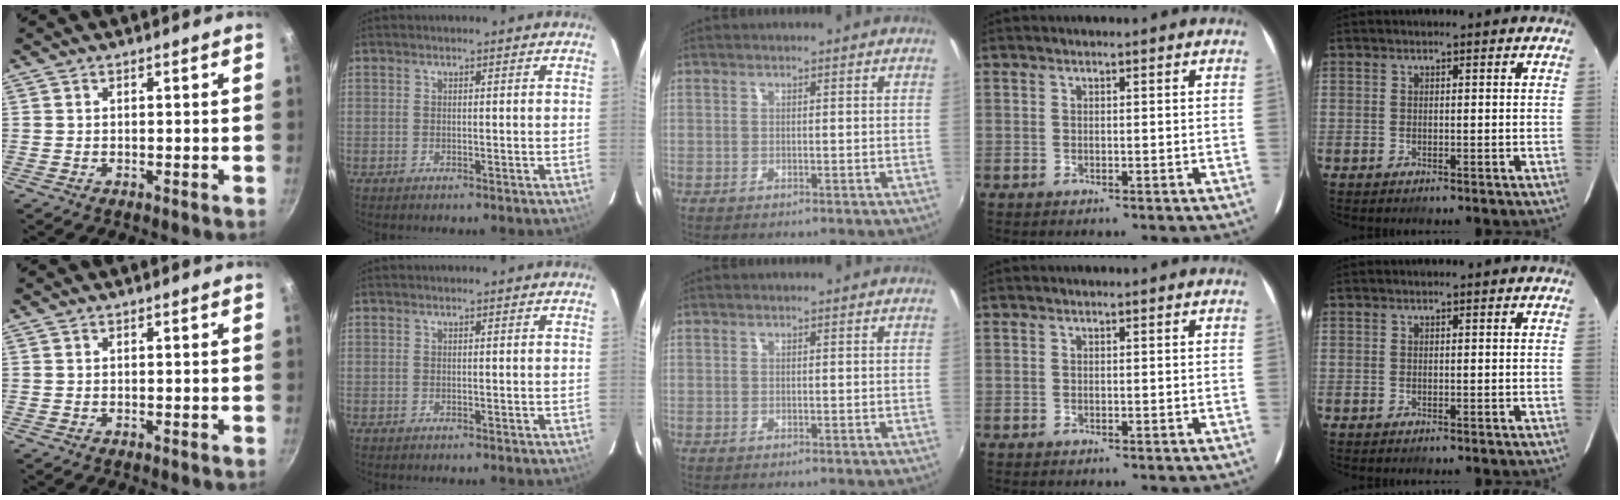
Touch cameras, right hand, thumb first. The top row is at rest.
{}